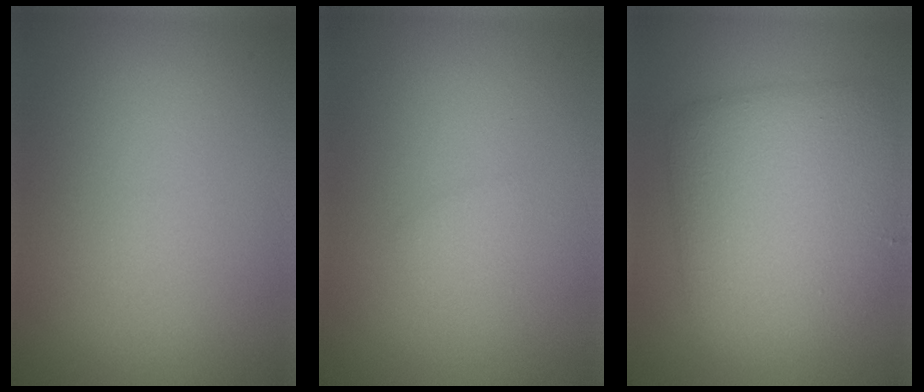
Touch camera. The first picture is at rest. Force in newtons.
{"total": 0.8, "press": 0.8, "slide": 0.1}
{"total": 8.0, "press": 8.0, "slide": 0.1}